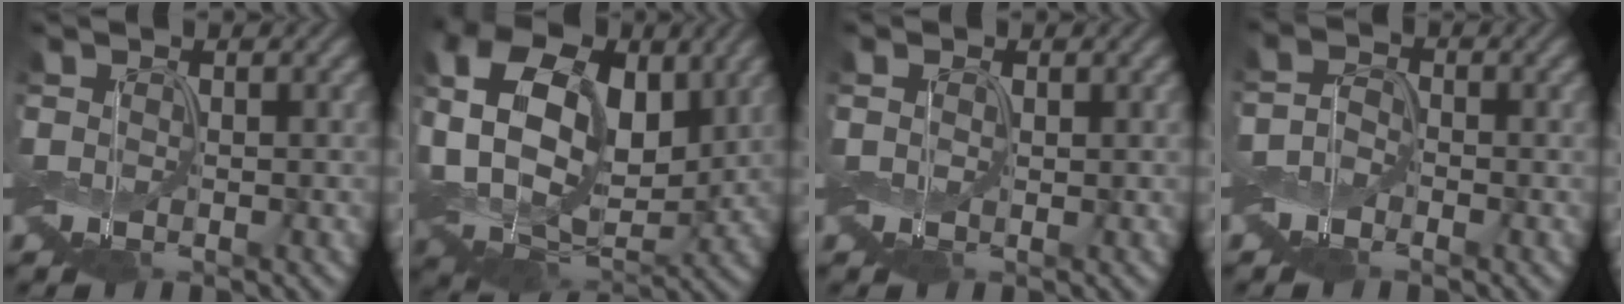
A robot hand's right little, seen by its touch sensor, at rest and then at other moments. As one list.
[{"total": 13.8, "force": [2.8, 9.3, 9.8], "torque": [-0.185, 0.015, 0.051]}, {"total": 0.8, "force": [0.2, 0.7, 0.3], "torque": [-0.011, 0.002, 0.001]}, {"total": 1.5, "force": [-0.9, 1.0, 0.6], "torque": [-0.012, 0.003, -0.026]}]